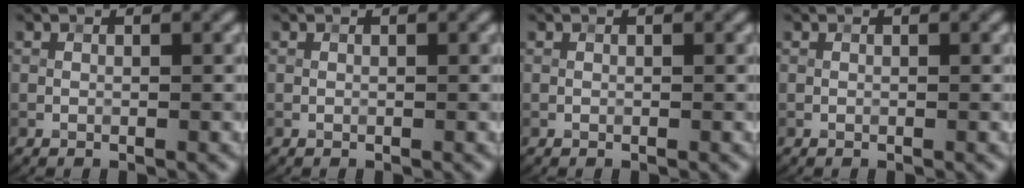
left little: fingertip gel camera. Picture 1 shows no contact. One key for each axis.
{"total": 0.0}
{"total": 0.0}
{"total": 0.0}